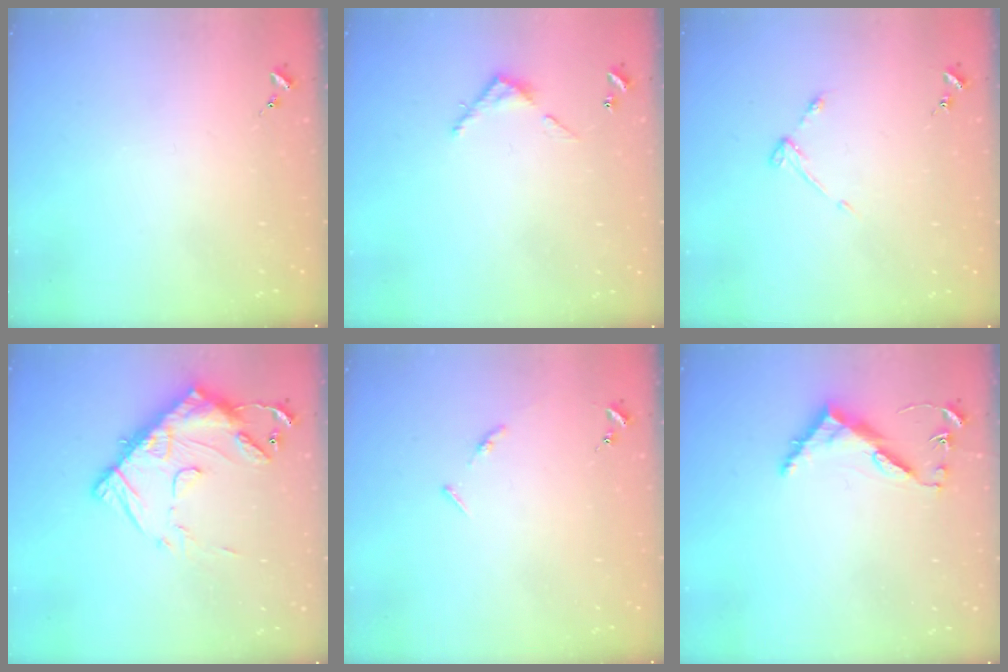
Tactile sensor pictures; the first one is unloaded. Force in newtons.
{"total": 3.9, "press": 3.9, "slide": 0.3}
{"total": 3.6, "press": 3.6, "slide": 0.5}
{"total": 16.8, "press": 16.7, "slide": 1.2}
{"total": 4.5, "press": 4.4, "slide": 0.5}
{"total": 8.2, "press": 8.1, "slide": 0.6}